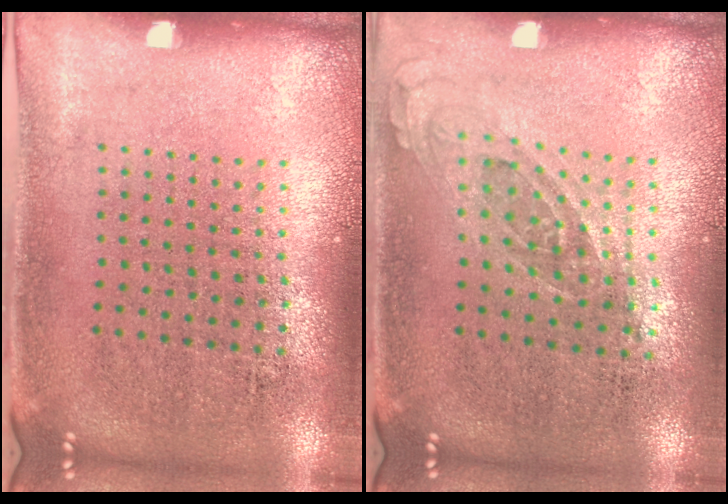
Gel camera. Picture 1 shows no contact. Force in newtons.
{"total": 0.7, "press": 0.7, "slide": 0.3}